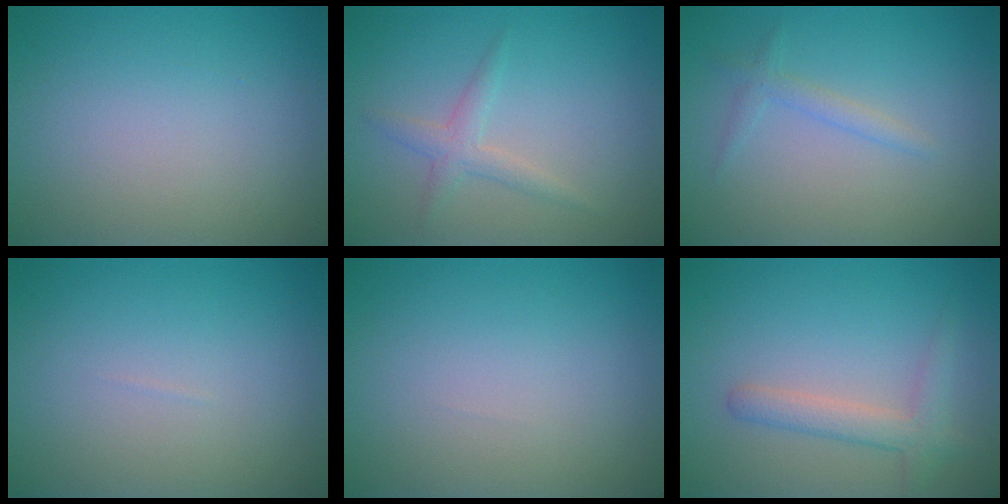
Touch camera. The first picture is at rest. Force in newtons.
{"total": 1.8, "press": 1.8, "slide": 0.1}
{"total": 1.3, "press": 1.3, "slide": 0.1}
{"total": 0.0}
{"total": 0.0}
{"total": 2.6, "press": 2.6, "slide": 0.2}